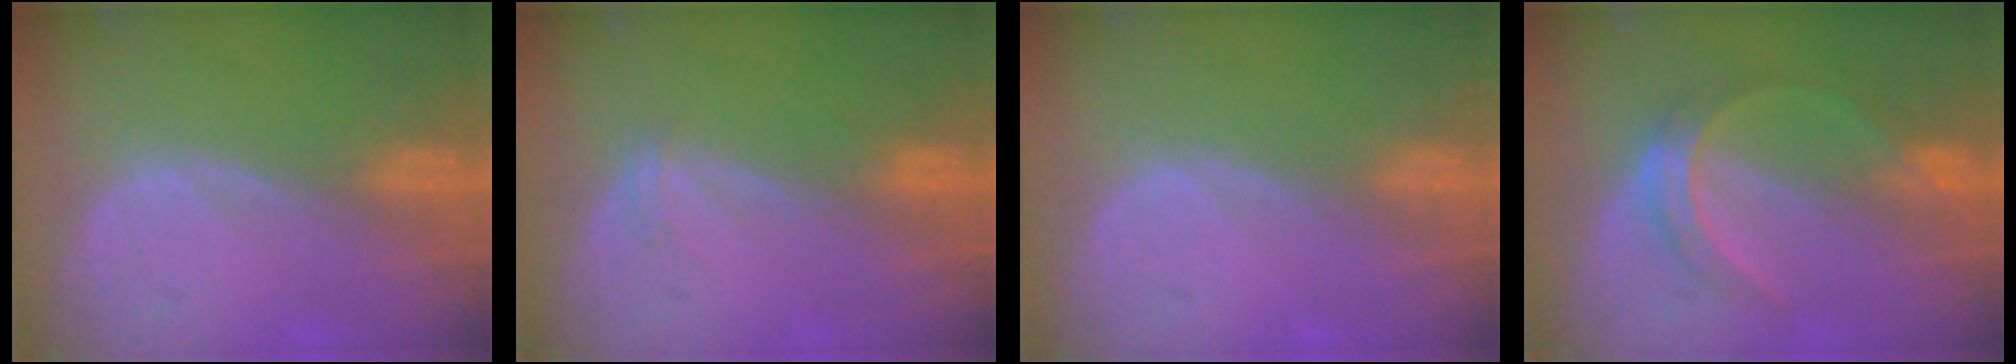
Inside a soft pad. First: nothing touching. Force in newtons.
{"total": 1.1, "press": 1.1, "slide": 0.1}
{"total": 0.6, "press": 0.1, "slide": 0.6}
{"total": 5.1, "press": 5.1, "slide": 0.5}